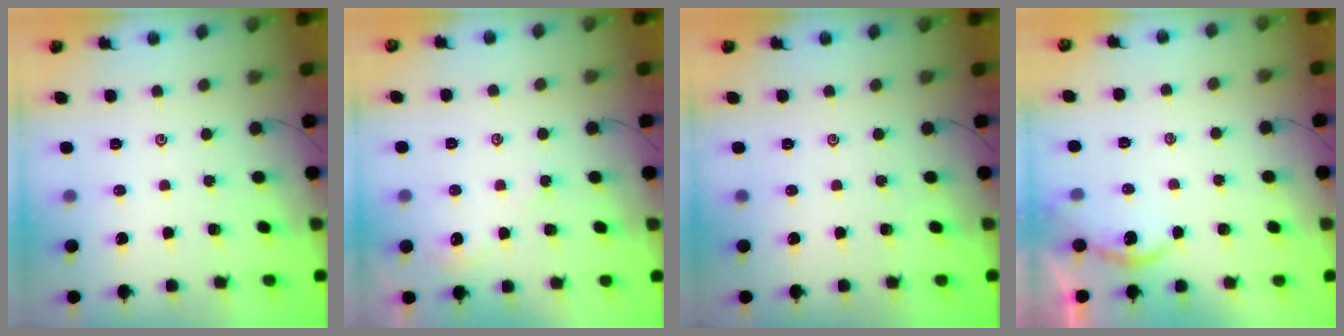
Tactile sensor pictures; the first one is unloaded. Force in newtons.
{"total": 1.4, "press": 1.3, "slide": 0.4}
{"total": 0.0}
{"total": 2.9, "press": 2.9, "slide": 0.1}